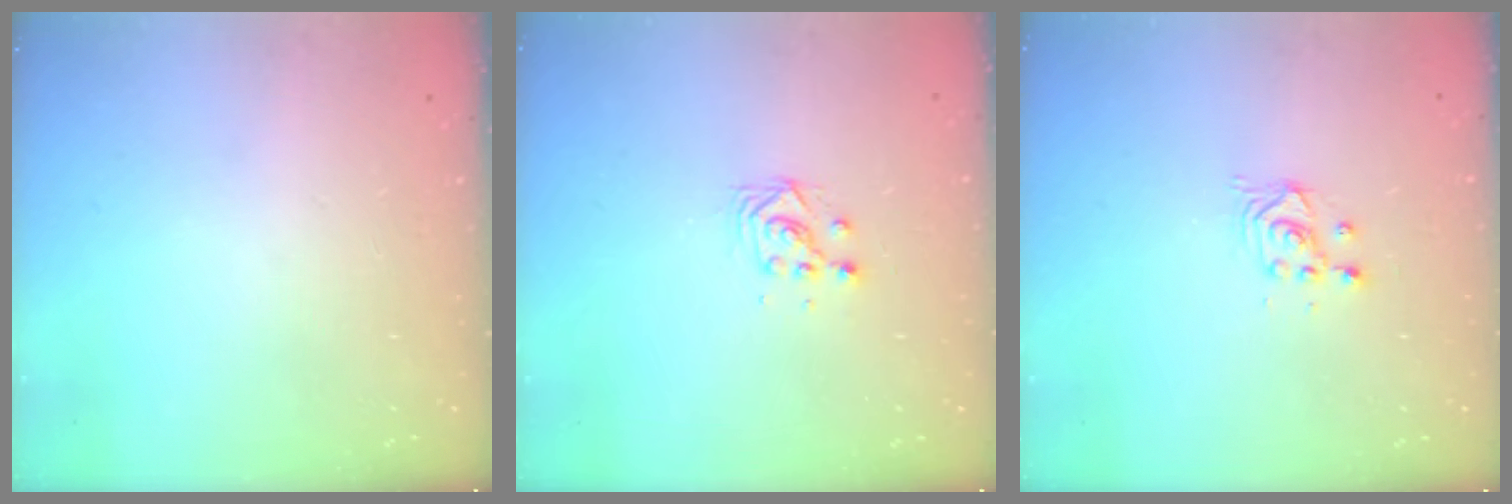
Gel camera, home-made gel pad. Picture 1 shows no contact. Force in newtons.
{"total": 3.6, "press": 3.6, "slide": 0.1}
{"total": 2.5, "press": 2.5, "slide": 0.2}